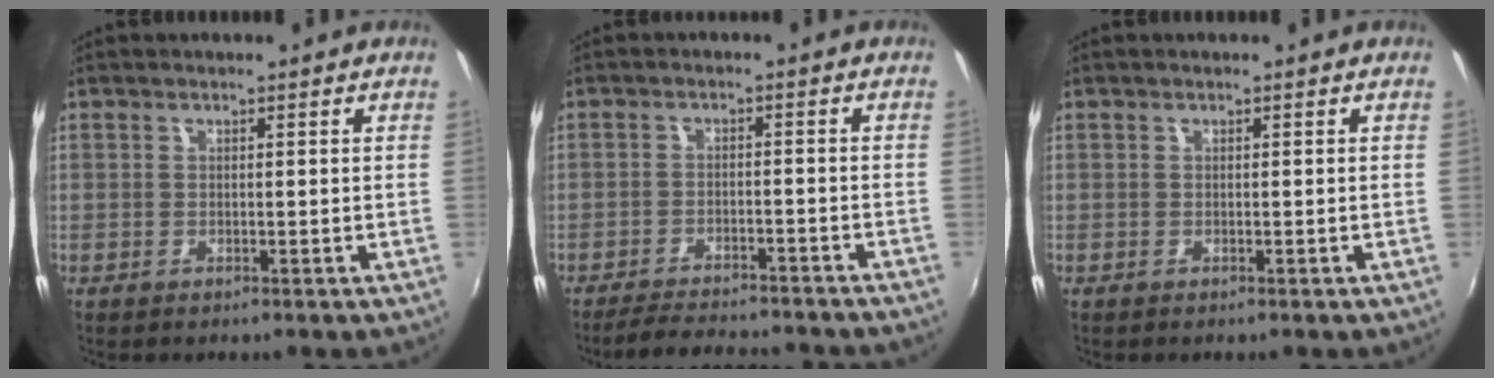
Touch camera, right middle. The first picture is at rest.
{"total": 12.1, "force": [-10.9, 2.2, 4.8], "torque": [-0.101, -0.014, -0.151]}
{"total": 0.0}